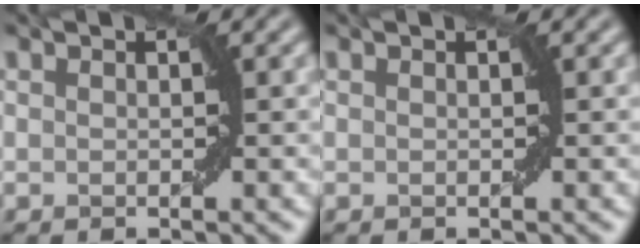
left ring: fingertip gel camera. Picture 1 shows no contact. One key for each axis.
{"total": 0.0}